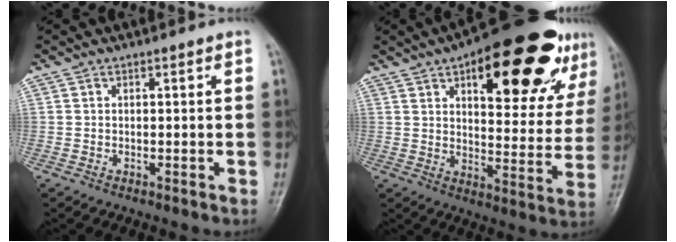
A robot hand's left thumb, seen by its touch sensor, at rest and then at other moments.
{"total": 26.1, "force": [13.8, 10.3, 19.6], "torque": [-0.229, -0.021, 0.194]}